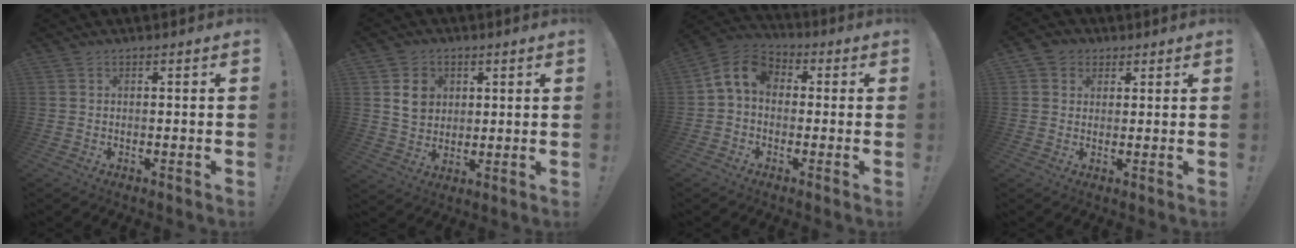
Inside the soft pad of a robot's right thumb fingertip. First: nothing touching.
{"total": 8.0, "force": [2.9, 7.0, 2.7], "torque": [-0.034, -0.013, 0.058]}
{"total": 9.3, "force": [1.0, 6.6, 6.5], "torque": [-0.129, 0.017, 0.022]}
{"total": 4.5, "force": [1.6, 4.1, 1.1], "torque": [-0.022, -0.001, 0.032]}